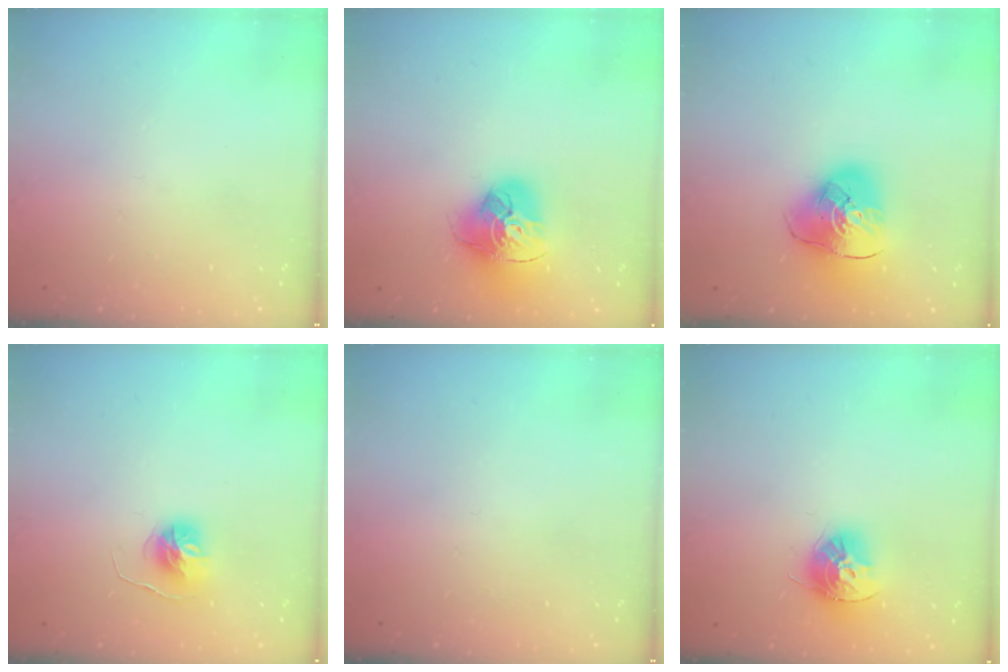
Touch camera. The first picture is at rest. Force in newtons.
{"total": 15.5, "press": 15.4, "slide": 1.7}
{"total": 12.9, "press": 12.8, "slide": 1.8}
{"total": 6.4, "press": 6.4, "slide": 0.6}
{"total": 0.0}
{"total": 12.6, "press": 12.5, "slide": 1.2}